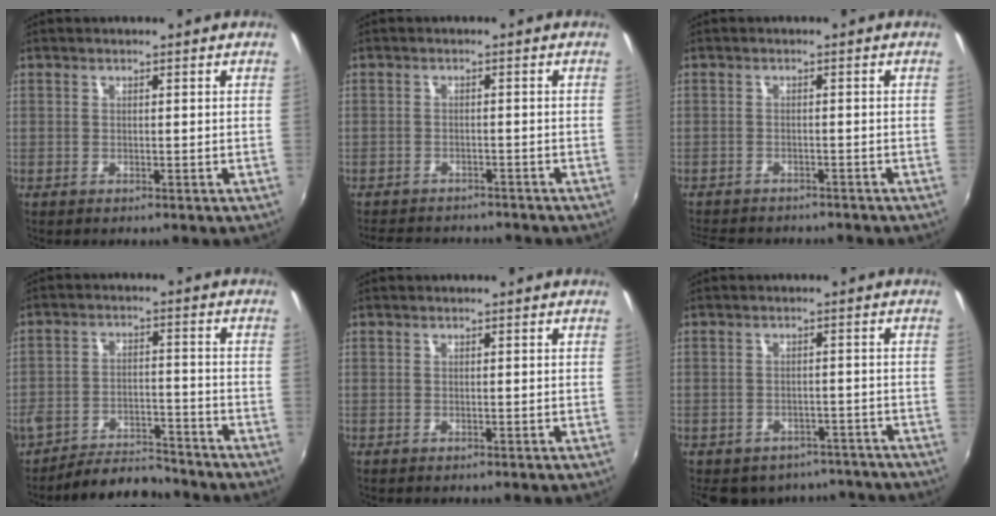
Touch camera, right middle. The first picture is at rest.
{"total": 8.4, "force": [-7.5, 2.9, 2.5], "torque": [-0.069, 0.000, -0.109]}
{"total": 8.6, "force": [-7.8, 2.2, 3.0], "torque": [-0.076, -0.015, -0.116]}
{"total": 9.0, "force": [-8.5, 1.8, 2.0], "torque": [-0.057, 0.002, -0.134]}
{"total": 0.0}
{"total": 12.0, "force": [-9.6, 6.1, 3.7], "torque": [-0.084, 0.008, -0.109]}